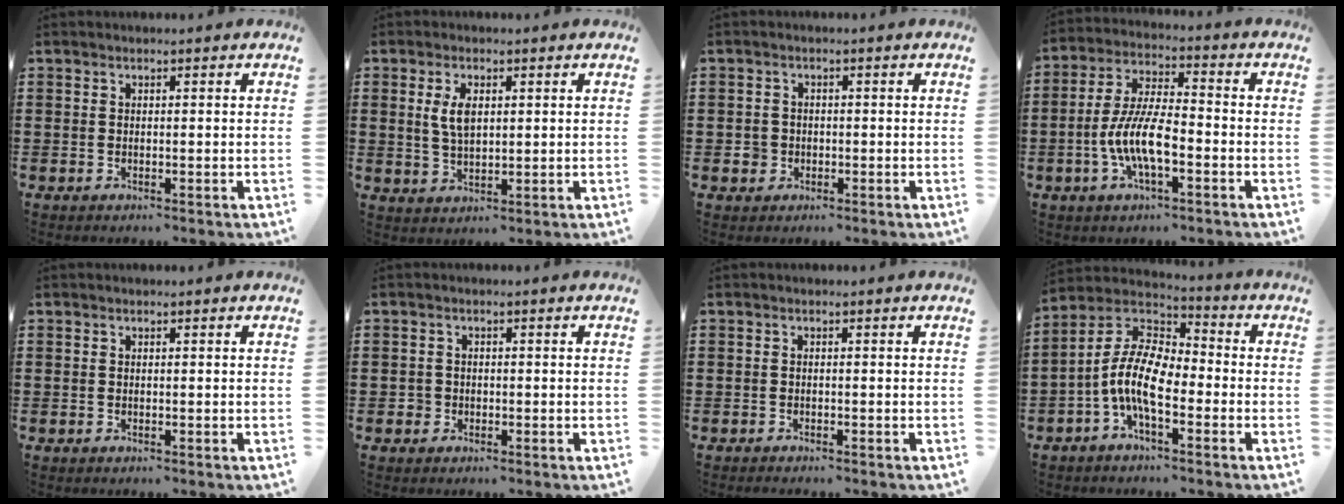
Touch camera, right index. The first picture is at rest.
{"total": 4.3, "force": [1.1, 2.0, 3.6], "torque": [-0.076, 0.007, 0.019]}
{"total": 1.9, "force": [-0.6, 1.8, 0.5], "torque": [-0.015, 0.003, -0.013]}
{"total": 9.2, "force": [-2.8, 3.2, 8.1], "torque": [-0.184, -0.008, -0.059]}
{"total": 0.0}
{"total": 1.3, "force": [-0.6, 1.2, 0.2], "torque": [-0.007, 0.002, -0.014]}
{"total": 0.6, "force": [-0.6, 0.0, 0.1], "torque": [-0.002, -0.002, -0.013]}
{"total": 10.4, "force": [-3.2, 4.4, 8.8], "torque": [-0.227, -0.022, -0.074]}